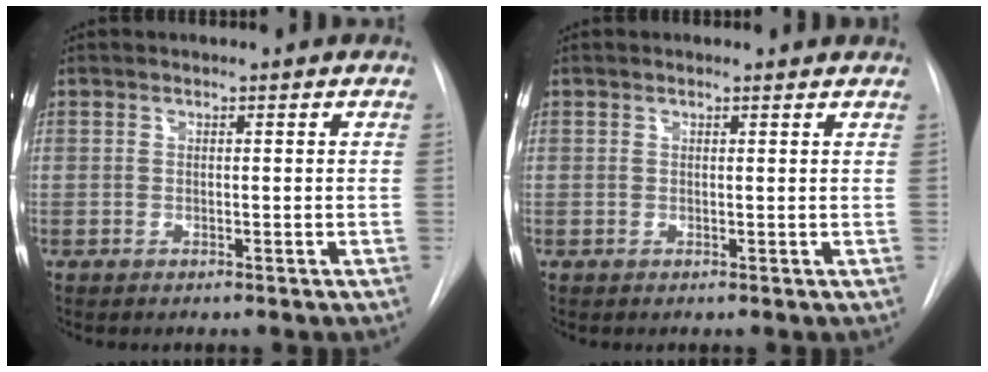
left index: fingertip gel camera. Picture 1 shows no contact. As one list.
[{"total": 1.1, "force": [1.1, 0.3, 0.1], "torque": [-0.011, 0.000, 0.003]}]